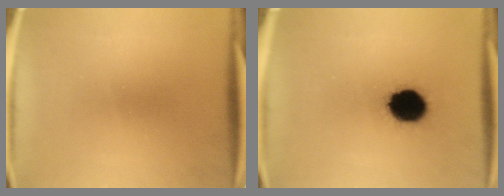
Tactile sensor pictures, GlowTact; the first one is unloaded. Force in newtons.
{"total": 12.8}